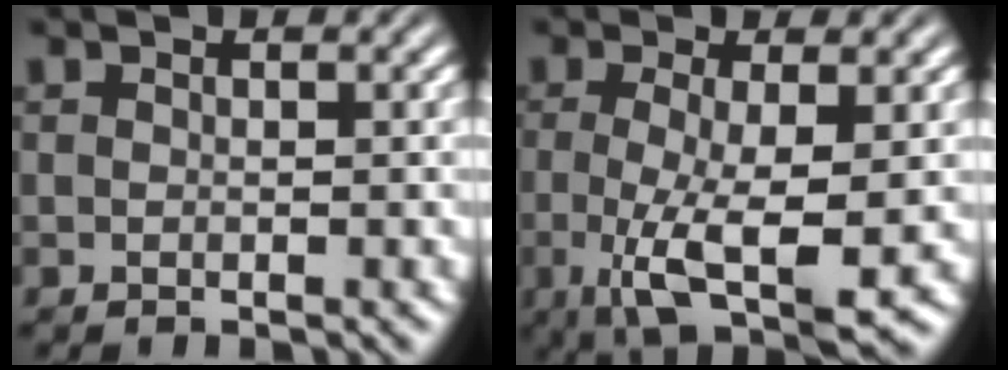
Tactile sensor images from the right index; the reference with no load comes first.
{"total": 7.7, "force": [-2.2, 2.7, 6.9], "torque": [-0.135, -0.048, -0.012]}